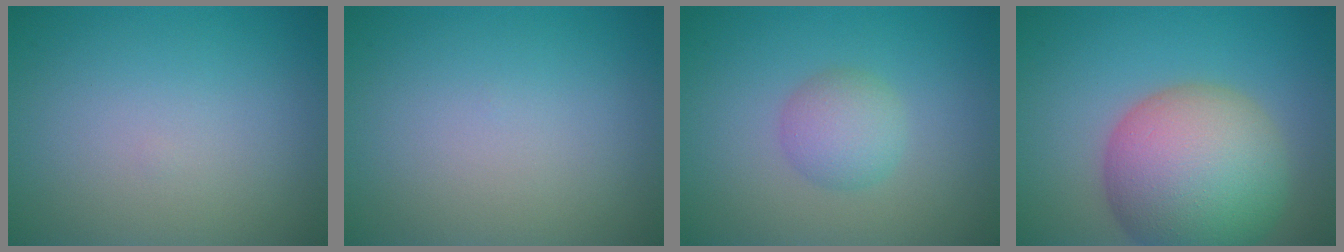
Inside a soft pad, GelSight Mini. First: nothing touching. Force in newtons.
{"total": 0.0}
{"total": 2.6, "press": 2.6, "slide": 0.0}
{"total": 11.4, "press": 11.4, "slide": 0.8}